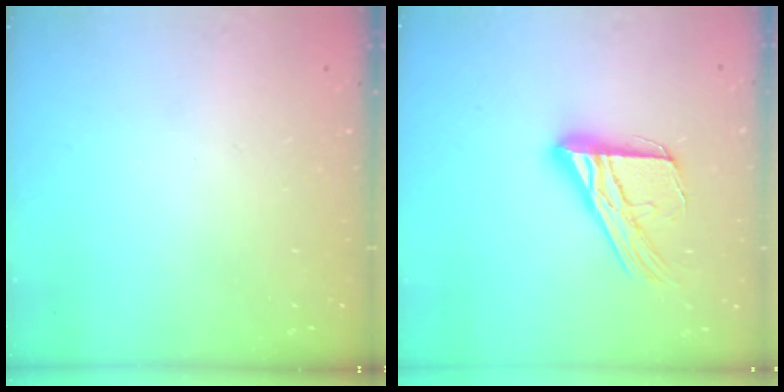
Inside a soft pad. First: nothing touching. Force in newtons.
{"total": 17.1, "press": 17.0, "slide": 1.7}